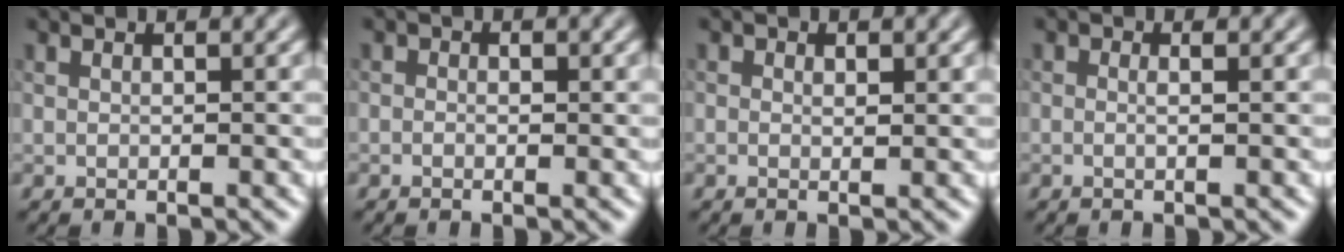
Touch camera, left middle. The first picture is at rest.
{"total": 1.2, "force": [-1.1, -0.3, -0.2], "torque": [0.010, -0.011, -0.016]}
{"total": 0.6, "force": [-0.6, -0.2, -0.1], "torque": [0.013, -0.010, -0.010]}
{"total": 0.9, "force": [-0.9, -0.2, 0.1], "torque": [0.000, -0.013, -0.018]}